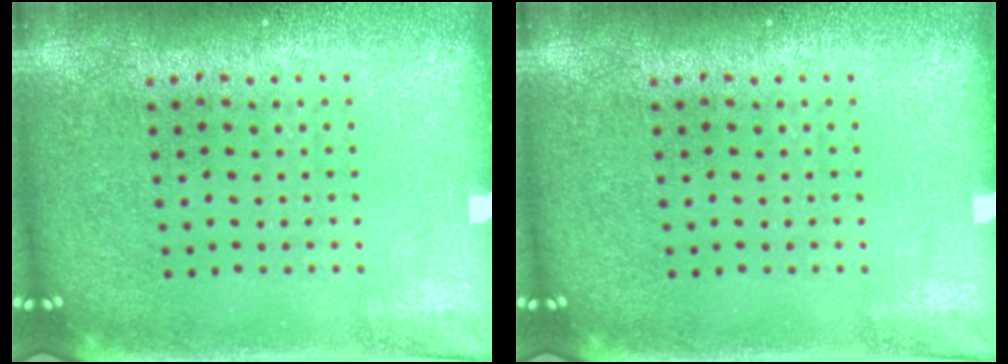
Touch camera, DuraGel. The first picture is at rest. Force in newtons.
{"total": 0.0}